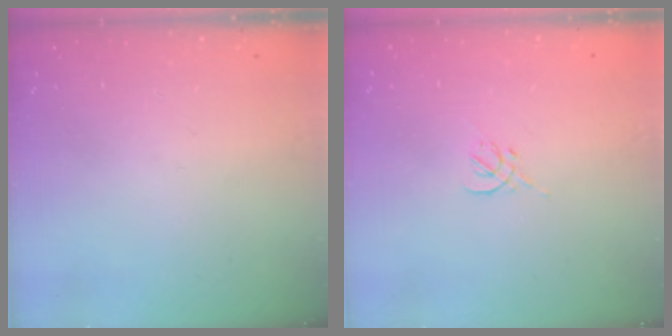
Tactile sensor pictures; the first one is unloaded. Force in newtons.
{"total": 0.0}